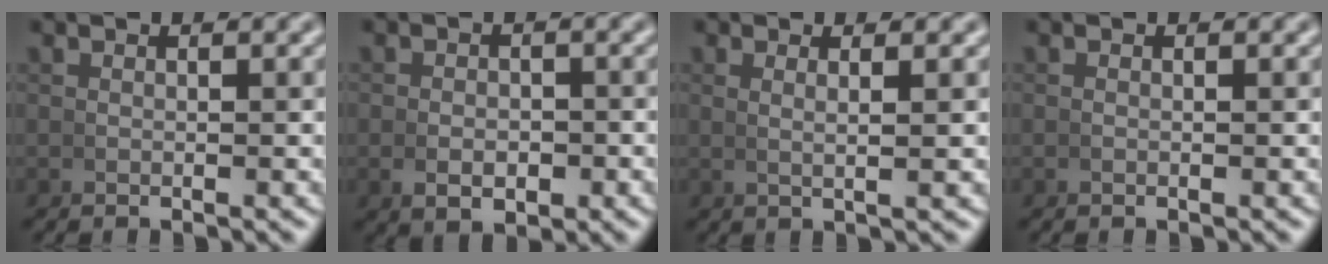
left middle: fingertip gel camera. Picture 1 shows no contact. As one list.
[{"total": 2.4, "force": [-0.8, 1.5, 1.7], "torque": [-0.027, -0.007, -0.007]}, {"total": 1.5, "force": [0.7, -0.4, 1.3], "torque": [-0.023, -0.004, 0.017]}, {"total": 0.0}]